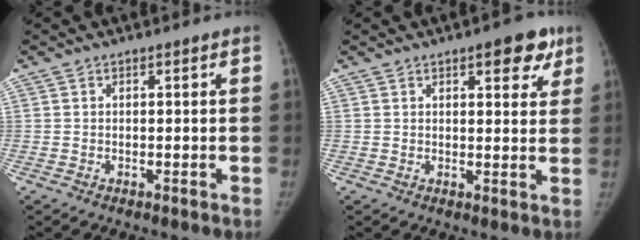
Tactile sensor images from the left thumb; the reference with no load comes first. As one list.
[{"total": 6.9, "force": [3.9, 2.9, 4.9], "torque": [-0.030, -0.012, 0.044]}]